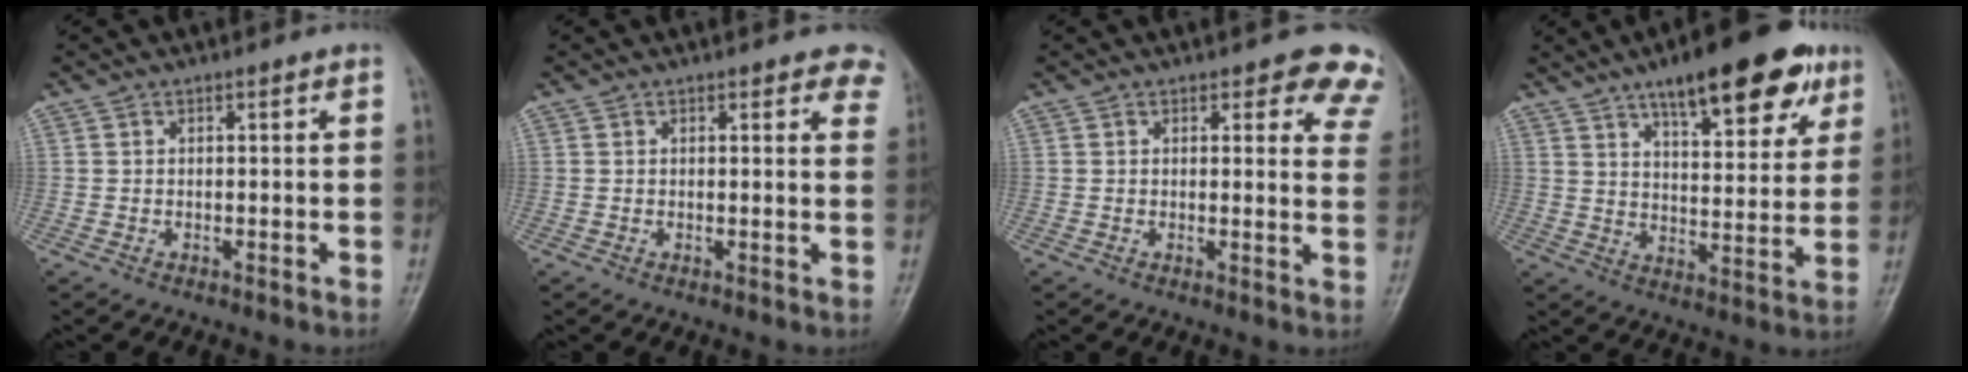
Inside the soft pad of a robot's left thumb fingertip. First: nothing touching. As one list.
[{"total": 4.3, "force": [3.2, 1.9, 2.1], "torque": [0.007, -0.010, 0.023]}, {"total": 9.1, "force": [7.3, 4.1, 3.6], "torque": [0.016, -0.031, 0.052]}, {"total": 18.6, "force": [11.2, 6.6, 13.3], "torque": [-0.151, -0.036, 0.165]}]